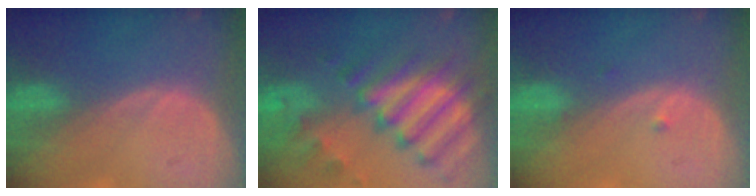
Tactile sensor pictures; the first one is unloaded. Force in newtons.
{"total": 11.9, "press": 10.3, "slide": 5.9}
{"total": 0.9, "press": 0.7, "slide": 0.5}